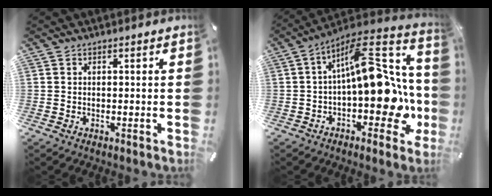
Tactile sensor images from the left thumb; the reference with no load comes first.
{"total": 17.7, "force": [-0.4, 9.5, 15.0], "torque": [-0.189, -0.003, -0.002]}